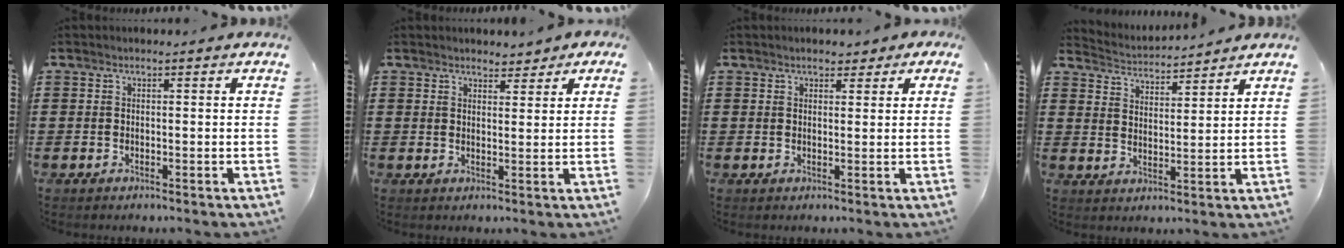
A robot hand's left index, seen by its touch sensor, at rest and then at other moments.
{"total": 2.9, "force": [2.5, 1.2, 0.7], "torque": [-0.013, 0.003, 0.046]}
{"total": 2.1, "force": [1.8, 1.0, 0.7], "torque": [-0.011, 0.004, 0.030]}
{"total": 3.1, "force": [3.0, 0.0, -0.5], "torque": [-0.008, -0.020, 0.051]}